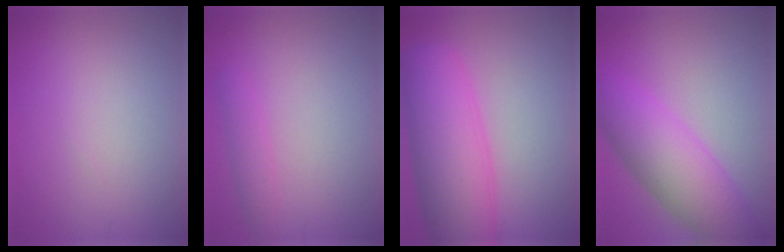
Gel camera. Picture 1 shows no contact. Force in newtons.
{"total": 1.6, "press": 1.6, "slide": 0.0}
{"total": 9.7, "press": 9.7, "slide": 0.6}
{"total": 7.5, "press": 7.5, "slide": 0.1}